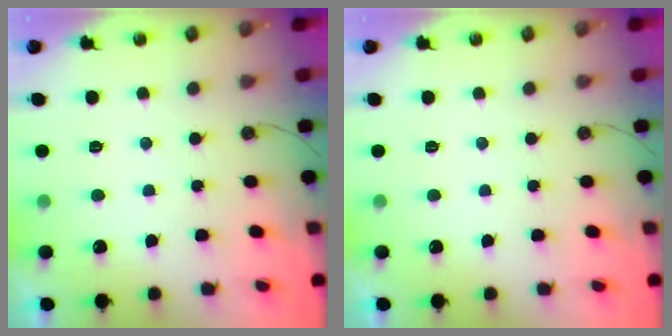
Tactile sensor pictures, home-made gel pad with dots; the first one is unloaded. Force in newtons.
{"total": 0.0}